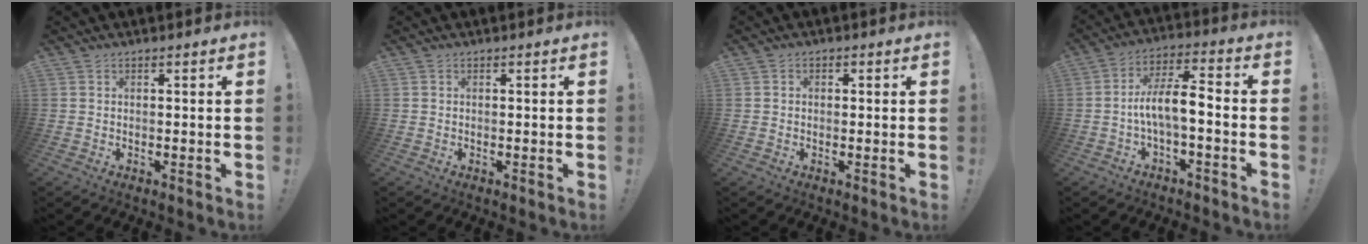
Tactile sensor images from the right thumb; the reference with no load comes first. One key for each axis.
{"total": 0.0}
{"total": 1.2, "fx": -0.2, "fy": 1.1, "fz": 0.5, "tx": -0.005, "ty": 0.003, "tz": -0.005}
{"total": 10.2, "fx": -2.3, "fy": 3.3, "fz": 9.4, "tx": -0.175, "ty": 0.012, "tz": -0.040}